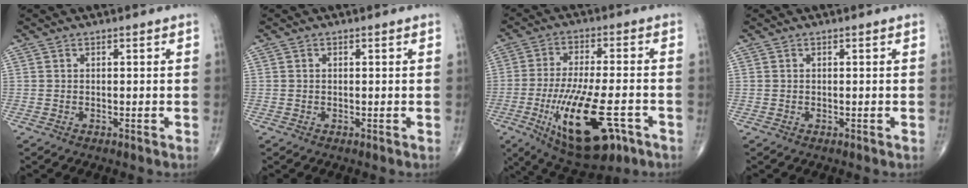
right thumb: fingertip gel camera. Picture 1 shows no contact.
{"total": 0.0}
{"total": 18.4, "force": [-6.9, 6.9, 15.6], "torque": [-0.286, 0.006, -0.100]}
{"total": 0.0}